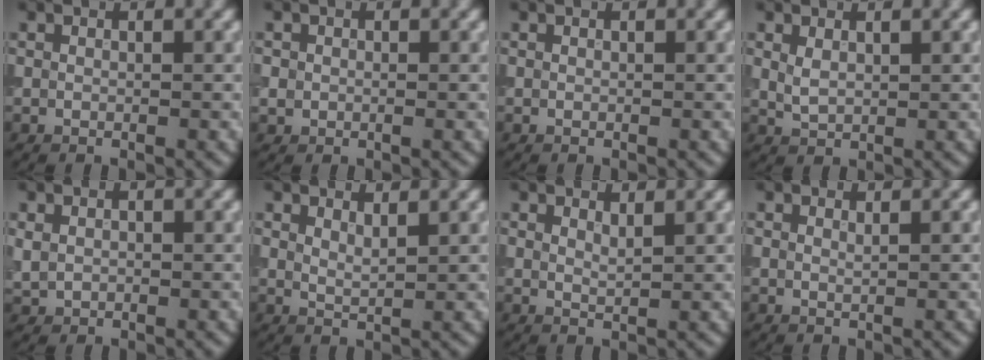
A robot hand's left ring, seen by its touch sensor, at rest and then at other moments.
{"total": 1.1, "force": [0.0, 1.0, 0.5], "torque": [-0.002, -0.003, -0.003]}
{"total": 0.0}
{"total": 1.5, "force": [0.7, 0.7, 1.1], "torque": [-0.027, -0.002, 0.019]}
{"total": 1.2, "force": [0.2, 0.9, 0.6], "torque": [-0.012, -0.001, 0.007]}
{"total": 1.7, "force": [1.3, 0.4, 0.9], "torque": [-0.014, 0.000, 0.022]}
{"total": 1.3, "force": [1.1, 0.3, 0.7], "torque": [-0.011, 0.000, 0.017]}
{"total": 0.6, "force": [0.4, 0.1, 0.5], "torque": [-0.002, -0.002, 0.006]}